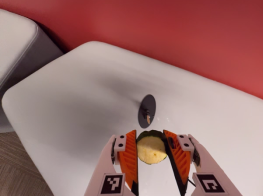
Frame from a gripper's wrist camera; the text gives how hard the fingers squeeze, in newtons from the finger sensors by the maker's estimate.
{"total": 11.6, "left": 12.2, "right": 10.9}